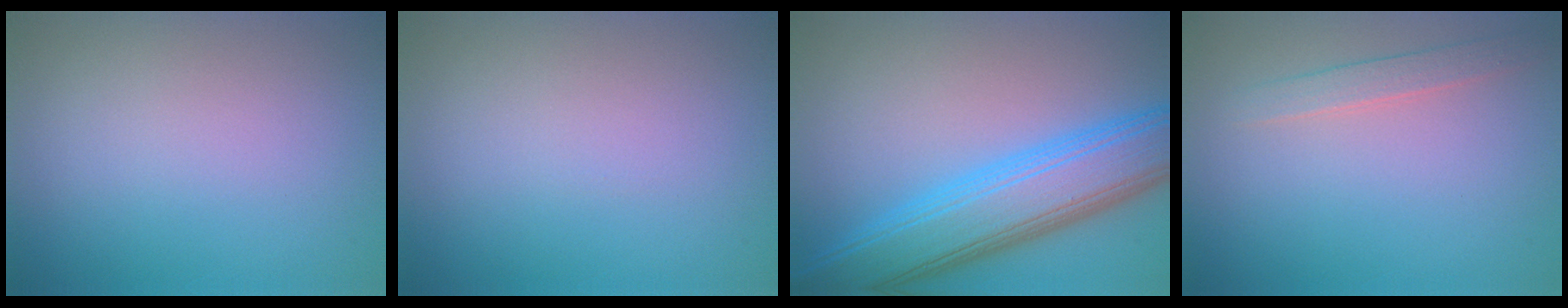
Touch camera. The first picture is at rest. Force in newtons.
{"total": 0.0}
{"total": 8.6, "press": 8.6, "slide": 0.1}
{"total": 1.6, "press": 1.6, "slide": 0.2}